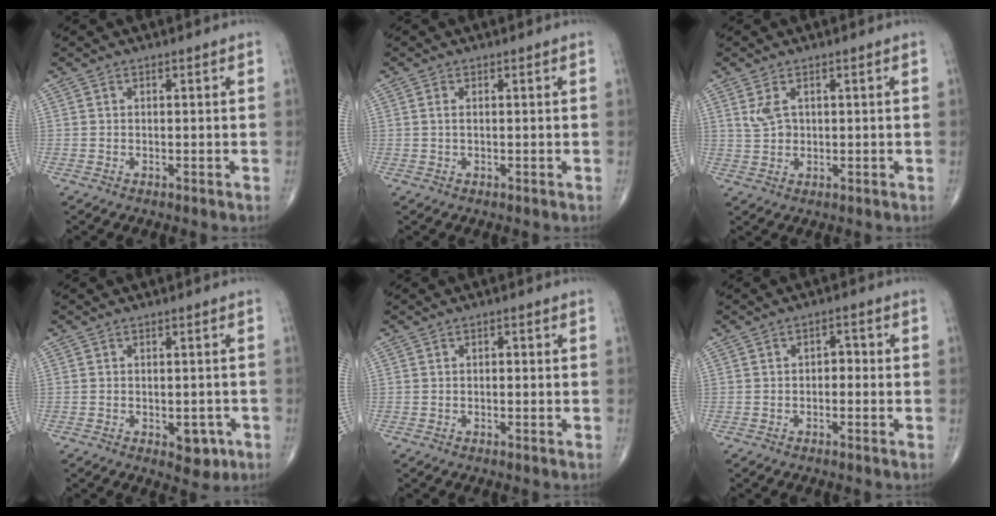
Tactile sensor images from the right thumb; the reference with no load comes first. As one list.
[{"total": 0.9, "force": [0.2, 0.4, 0.8], "torque": [-0.021, 0.004, 0.005]}, {"total": 3.1, "force": [1.2, 1.9, 2.2], "torque": [-0.043, -0.001, 0.031]}, {"total": 4.5, "force": [-1.8, 2.6, 3.2], "torque": [-0.019, 0.005, -0.017]}, {"total": 0.9, "force": [0.0, 0.5, 0.7], "torque": [-0.008, 0.003, -0.002]}, {"total": 2.4, "force": [-0.4, 1.6, 1.7], "torque": [-0.012, 0.012, -0.013]}]